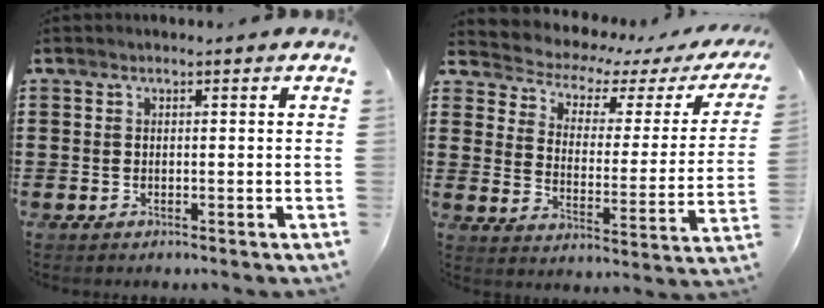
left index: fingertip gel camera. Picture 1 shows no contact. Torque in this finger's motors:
{"motor_torque": [2.14, 0.00, 0.40, 0.00]}